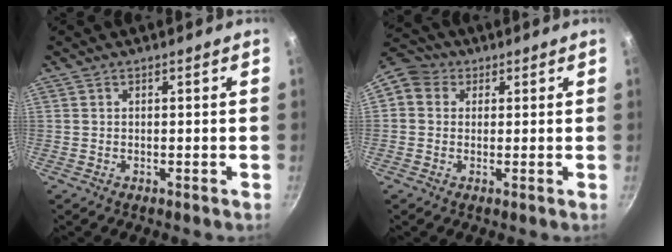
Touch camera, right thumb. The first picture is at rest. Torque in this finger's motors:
{"motor_torque": [1.07, 1.91, 0.23, -0.17, 0.33]}